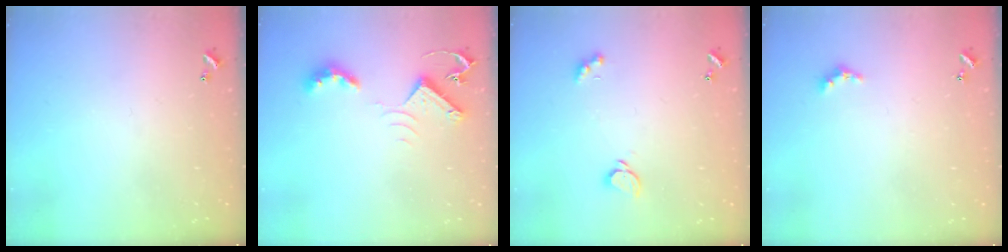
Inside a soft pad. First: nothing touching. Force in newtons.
{"total": 8.8, "press": 8.7, "slide": 0.6}
{"total": 1.4, "press": 1.4, "slide": 0.3}
{"total": 2.4, "press": 2.3, "slide": 0.5}